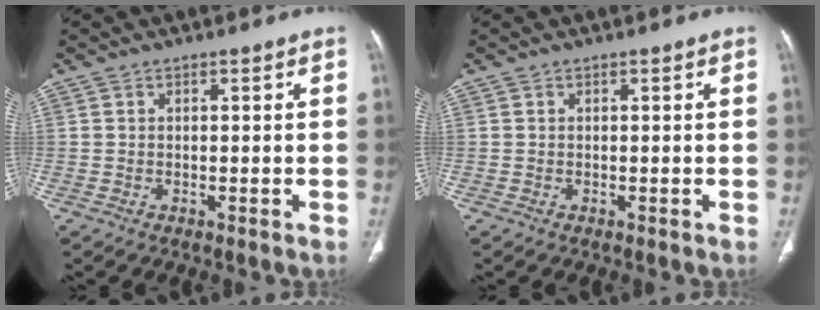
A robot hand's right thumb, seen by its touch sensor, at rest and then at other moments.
{"total": 0.0}